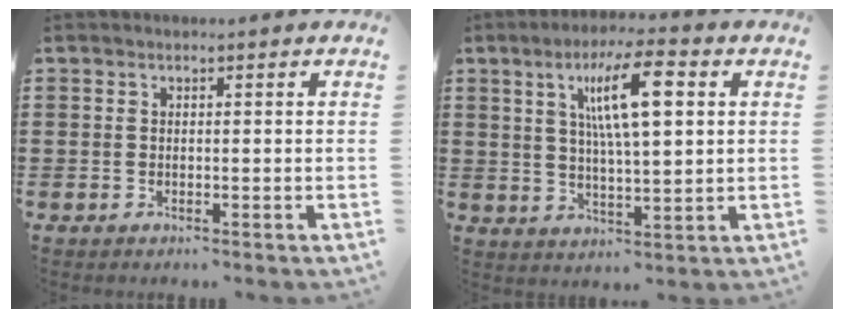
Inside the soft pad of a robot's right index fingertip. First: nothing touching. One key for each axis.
{"total": 10.2, "fx": 3.3, "fy": 2.3, "fz": 9.3, "tx": -0.178, "ty": 0.009, "tz": 0.052}